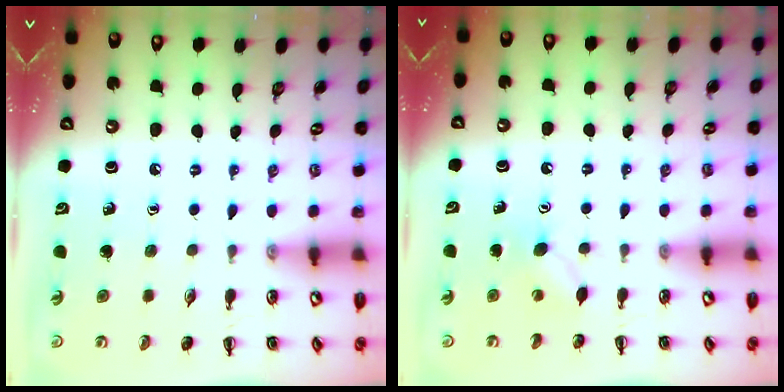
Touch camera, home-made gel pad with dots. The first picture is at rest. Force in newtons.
{"total": 3.7, "press": 3.6, "slide": 1.0}